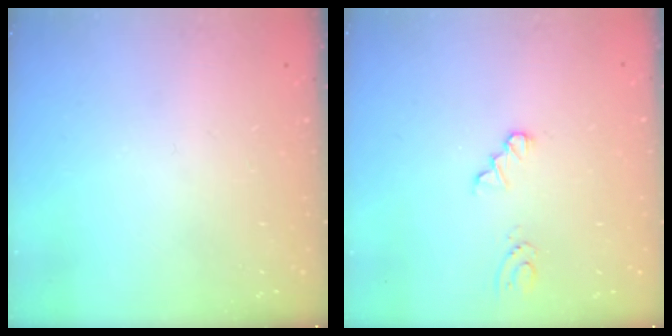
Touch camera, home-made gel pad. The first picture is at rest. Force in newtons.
{"total": 1.3, "press": 1.3, "slide": 0.2}